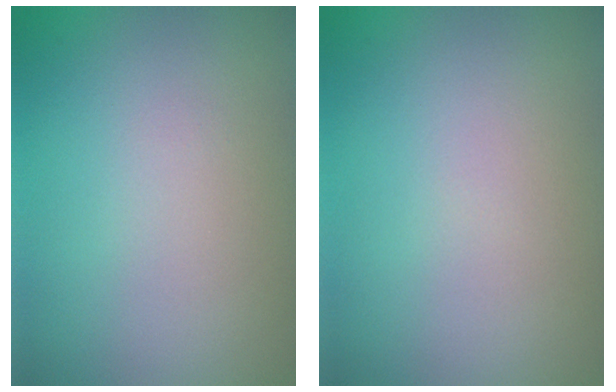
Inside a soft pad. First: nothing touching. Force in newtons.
{"total": 0.0}